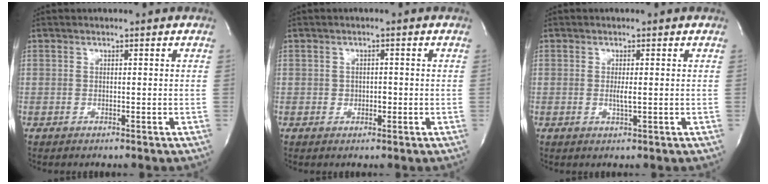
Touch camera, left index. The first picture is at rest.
{"total": 1.5, "force": [-0.6, 1.1, 0.9], "torque": [-0.011, -0.002, -0.010]}
{"total": 1.6, "force": [-0.4, 0.1, 1.6], "torque": [-0.033, -0.007, -0.008]}